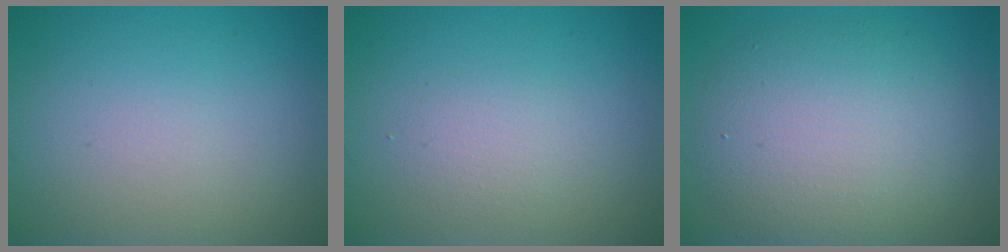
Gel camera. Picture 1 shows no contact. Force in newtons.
{"total": 1.4, "press": 1.4, "slide": 0.1}
{"total": 7.1, "press": 7.1, "slide": 0.6}